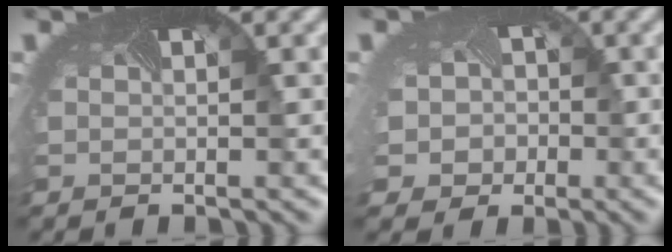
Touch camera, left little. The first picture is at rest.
{"total": 5.0, "force": [-1.2, 4.6, 1.6], "torque": [-0.035, -0.013, -0.031]}